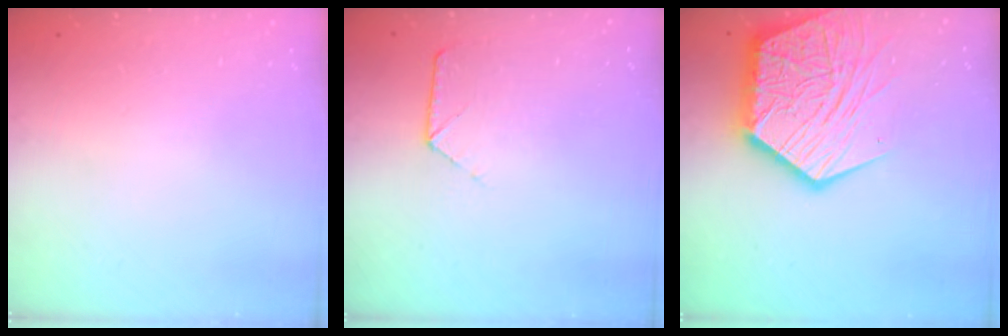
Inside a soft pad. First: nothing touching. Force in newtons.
{"total": 7.8, "press": 7.7, "slide": 0.6}
{"total": 23.6, "press": 23.5, "slide": 2.3}